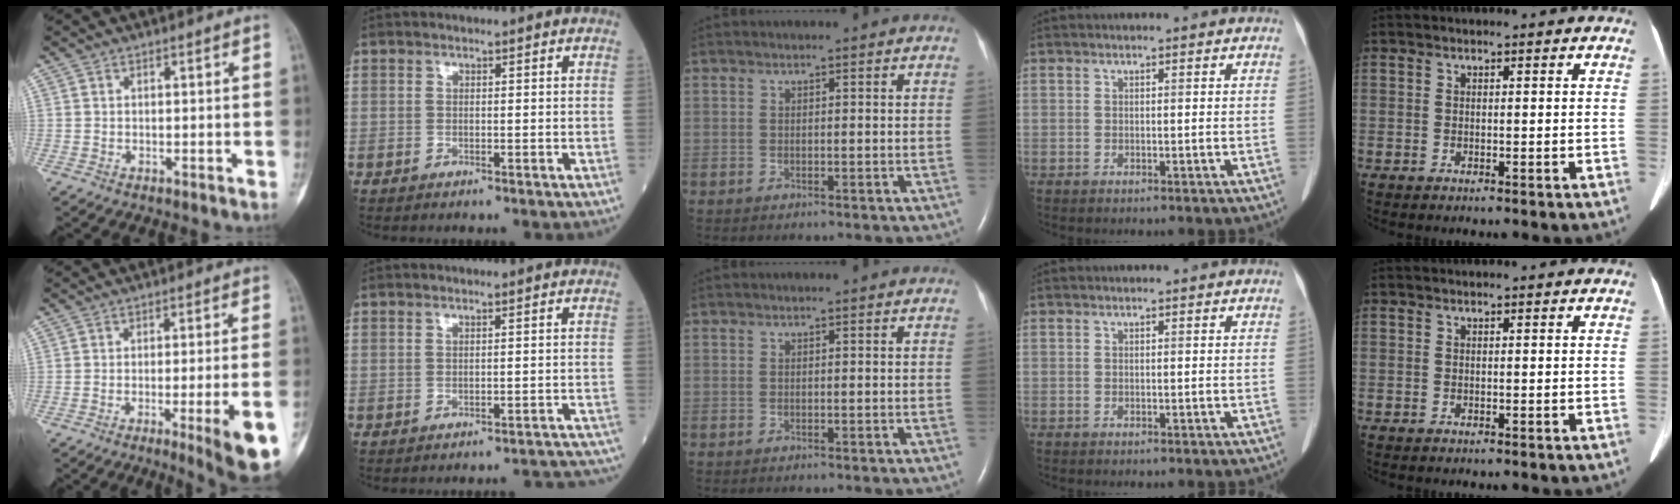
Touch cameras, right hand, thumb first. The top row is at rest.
{"thumb": {"total": 12.1, "force": [-4.9, 1.2, 10.9], "torque": [-0.129, 0.005, -0.061]}, "index": {"total": 9.7, "force": [-9.5, 1.3, 1.3], "torque": [0.005, 0.010, -0.097]}}